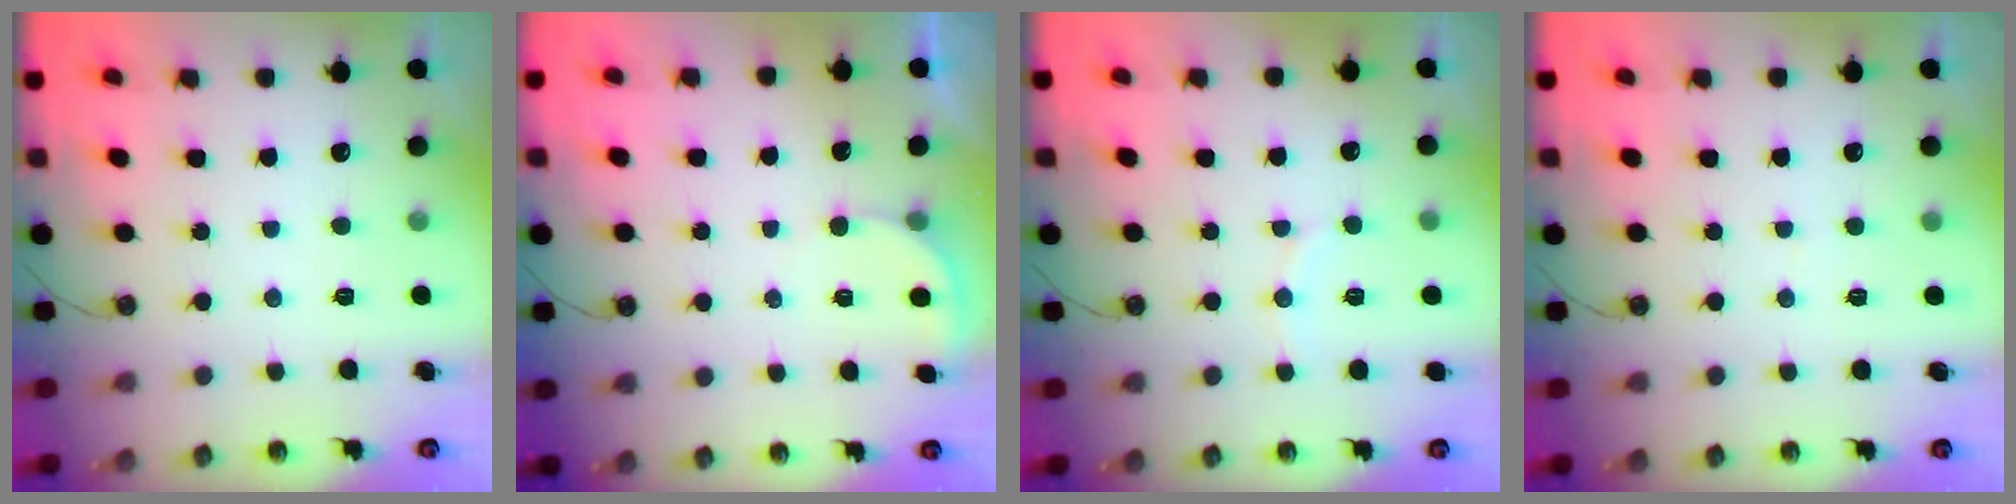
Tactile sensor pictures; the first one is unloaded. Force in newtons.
{"total": 2.5, "press": 2.5, "slide": 0.3}
{"total": 5.3, "press": 5.2, "slide": 1.2}
{"total": 1.9, "press": 1.9, "slide": 0.2}